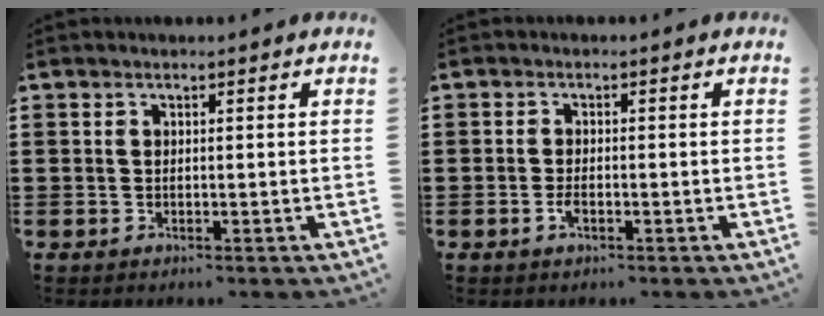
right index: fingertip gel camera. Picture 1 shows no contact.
{"total": 1.6, "force": [-0.7, 0.6, 1.4], "torque": [-0.034, -0.005, -0.014]}